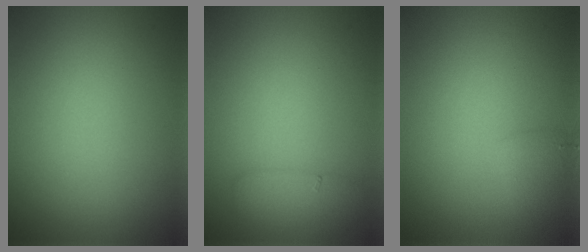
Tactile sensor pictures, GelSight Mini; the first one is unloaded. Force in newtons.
{"total": 1.9, "press": 1.9, "slide": 0.1}
{"total": 1.2, "press": 1.2, "slide": 0.1}